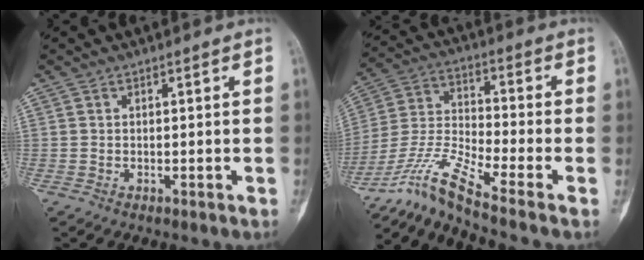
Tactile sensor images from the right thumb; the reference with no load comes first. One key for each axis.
{"total": 11.5, "fx": -9.3, "fy": -1.1, "fz": 6.7, "tx": -0.168, "ty": 0.039, "tz": -0.185}